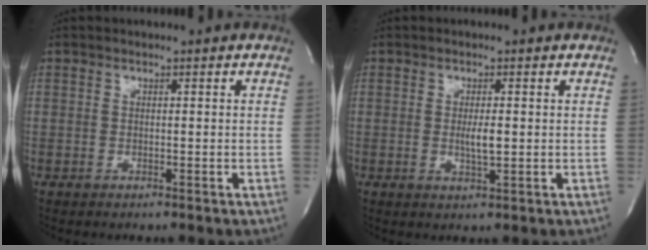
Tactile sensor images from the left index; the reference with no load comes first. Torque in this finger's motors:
{"motor_torque": [0.30, 0.16, 0.07, 0.04]}